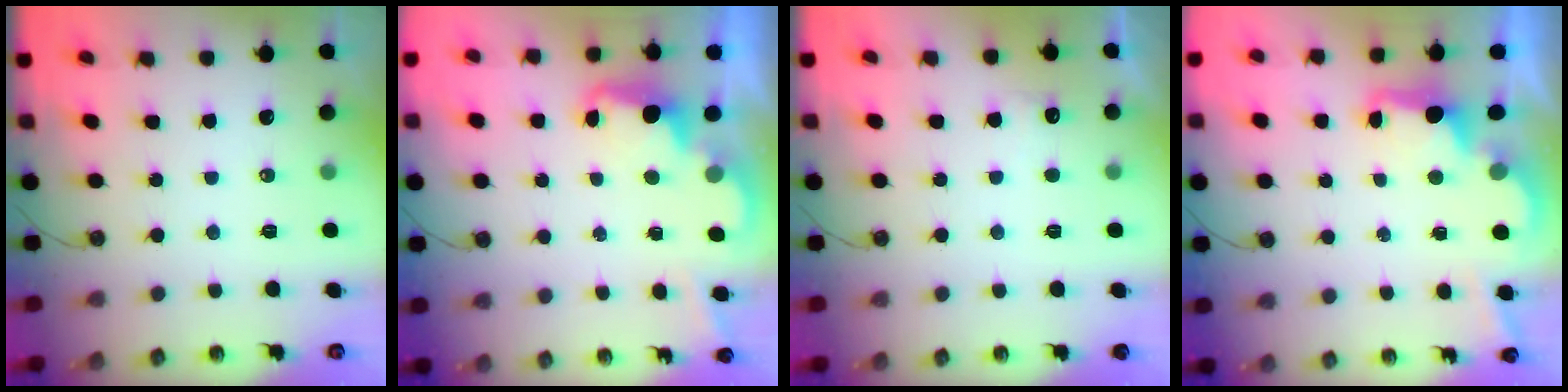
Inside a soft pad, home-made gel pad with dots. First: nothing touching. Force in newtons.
{"total": 2.3, "press": 2.2, "slide": 0.5}
{"total": 3.8, "press": 3.7, "slide": 1.1}
{"total": 2.6, "press": 2.4, "slide": 0.8}